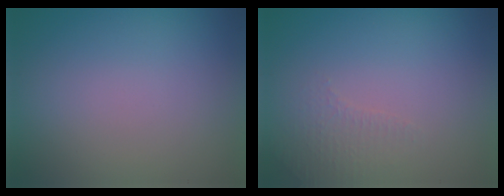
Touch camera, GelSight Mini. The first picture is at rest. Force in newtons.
{"total": 1.6, "press": 1.6, "slide": 0.4}